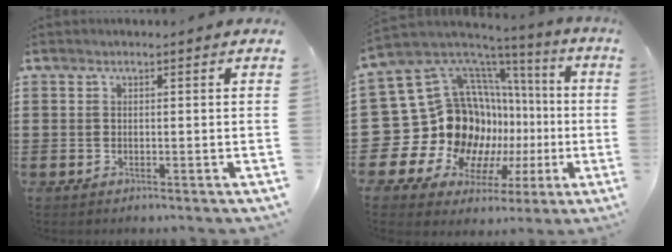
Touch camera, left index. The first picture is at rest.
{"total": 20.0, "force": [-1.8, 17.3, 9.9], "torque": [-0.227, -0.060, 0.033]}